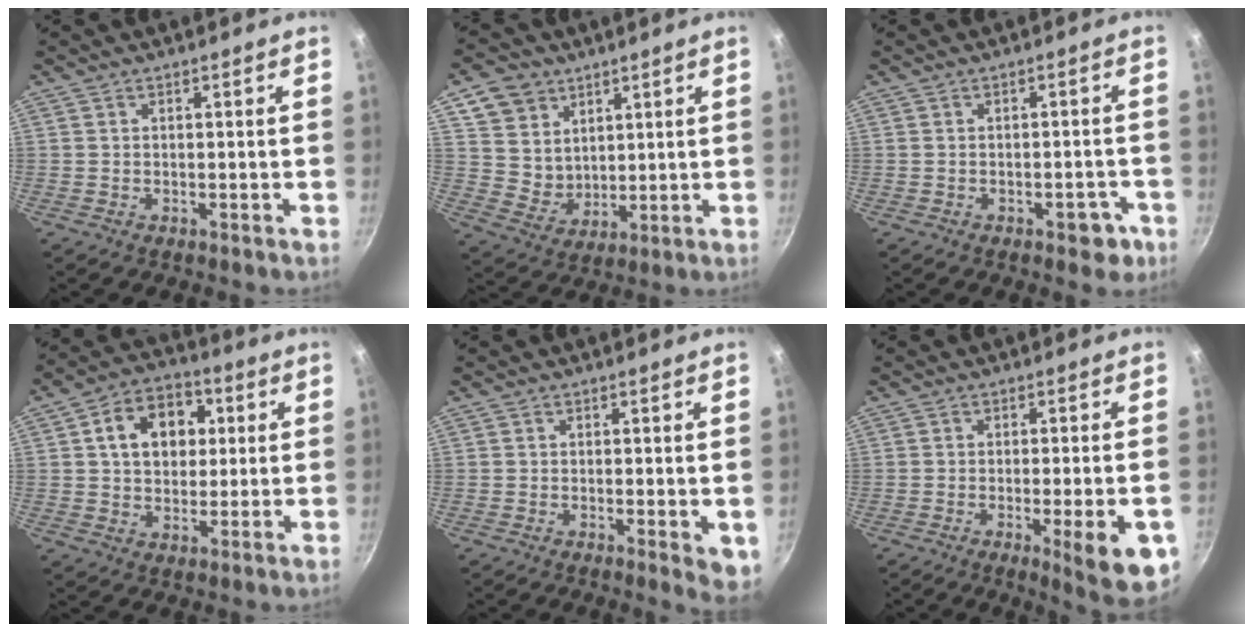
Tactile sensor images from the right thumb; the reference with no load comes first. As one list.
[{"total": 10.3, "force": [5.2, 8.2, 3.4], "torque": [-0.033, -0.018, 0.107]}, {"total": 4.5, "force": [-2.2, 2.4, 3.1], "torque": [-0.019, 0.023, -0.018]}, {"total": 12.7, "force": [3.0, 9.5, 7.9], "torque": [-0.092, 0.014, 0.037]}, {"total": 4.6, "force": [-0.8, 1.5, 4.2], "torque": [-0.049, -0.010, -0.010]}, {"total": 11.1, "force": [-3.7, 2.2, 10.2], "torque": [-0.118, 0.004, -0.045]}]